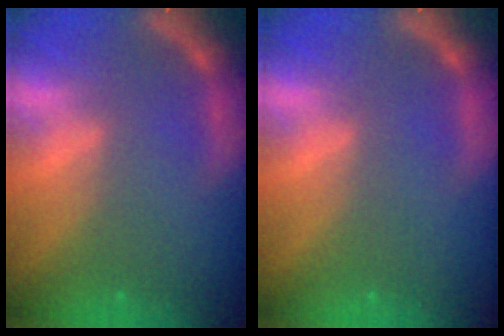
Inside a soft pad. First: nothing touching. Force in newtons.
{"total": 0.0}